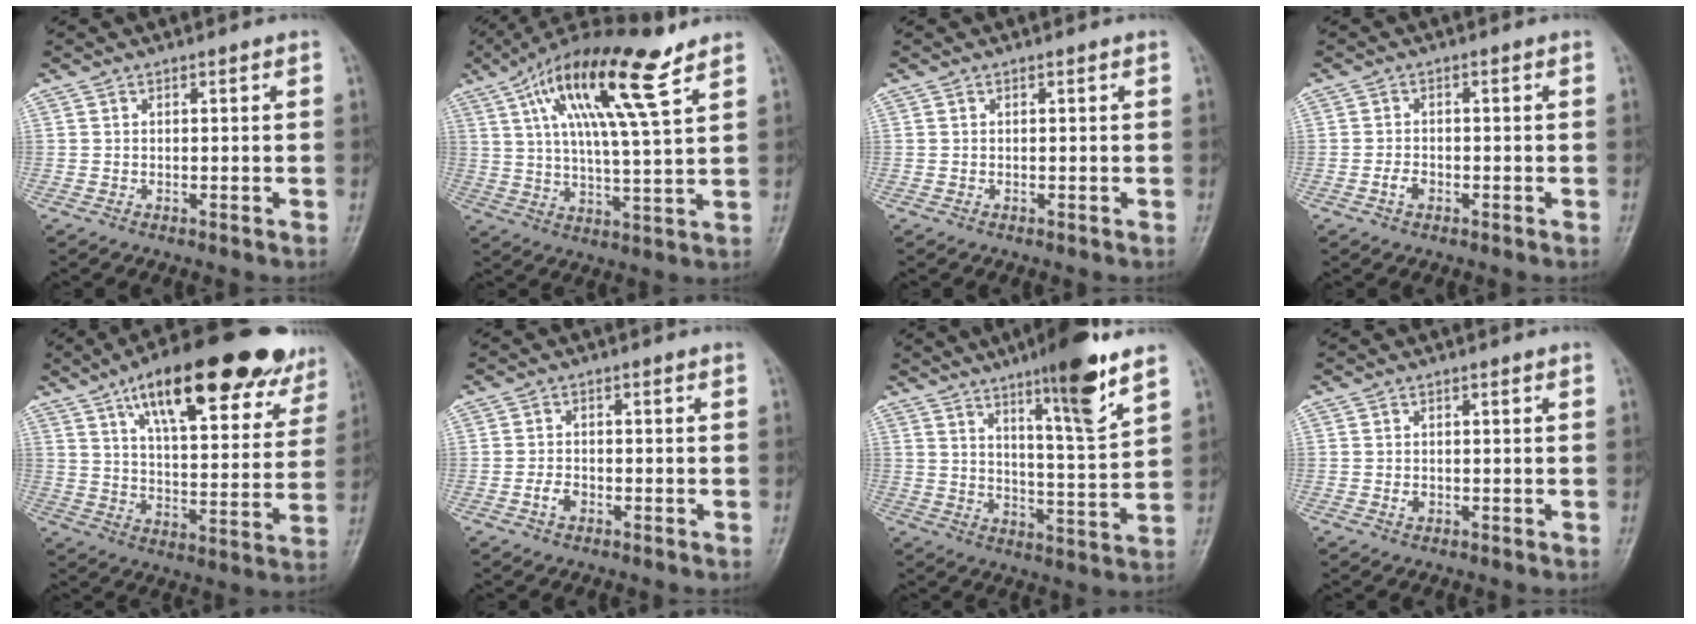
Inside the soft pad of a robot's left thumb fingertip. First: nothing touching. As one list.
[{"total": 17.8, "force": [9.6, 3.5, 14.5], "torque": [-0.248, -0.021, 0.167]}, {"total": 0.0}, {"total": 2.2, "force": [-1.0, 1.4, 1.3], "torque": [-0.022, 0.007, -0.022]}, {"total": 26.7, "force": [16.9, 9.1, 18.6], "torque": [-0.235, -0.033, 0.247]}, {"total": 2.4, "force": [-1.2, 1.6, 1.4], "torque": [-0.024, 0.009, -0.024]}, {"total": 13.8, "force": [8.6, 1.6, 10.6], "torque": [-0.154, -0.055, 0.135]}, {"total": 1.2, "force": [-0.2, 0.9, 0.7], "torque": [-0.007, 0.000, -0.003]}]